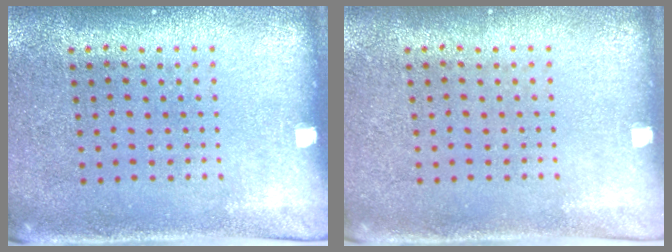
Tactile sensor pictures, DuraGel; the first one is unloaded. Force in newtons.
{"total": 0.0}